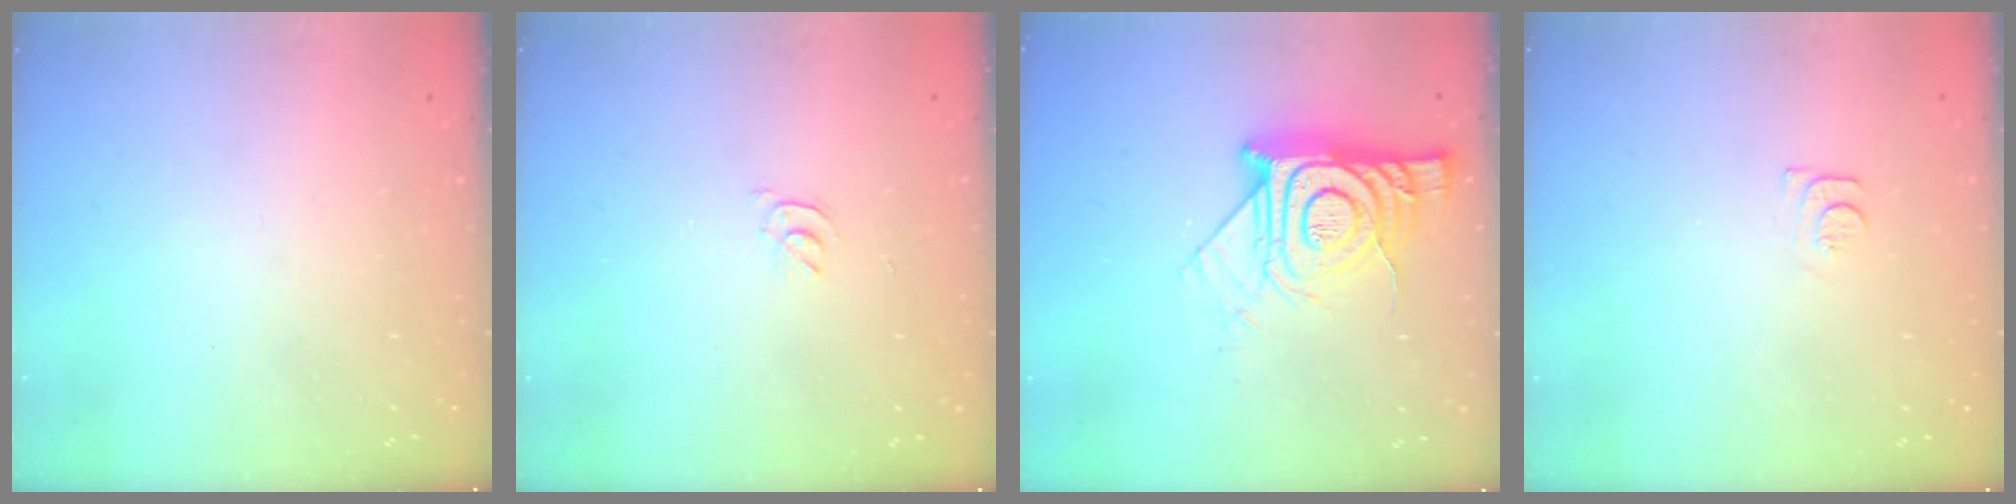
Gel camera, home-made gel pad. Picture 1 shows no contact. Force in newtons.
{"total": 2.9, "press": 2.9, "slide": 0.5}
{"total": 15.3, "press": 15.2, "slide": 1.1}
{"total": 5.9, "press": 5.8, "slide": 0.7}